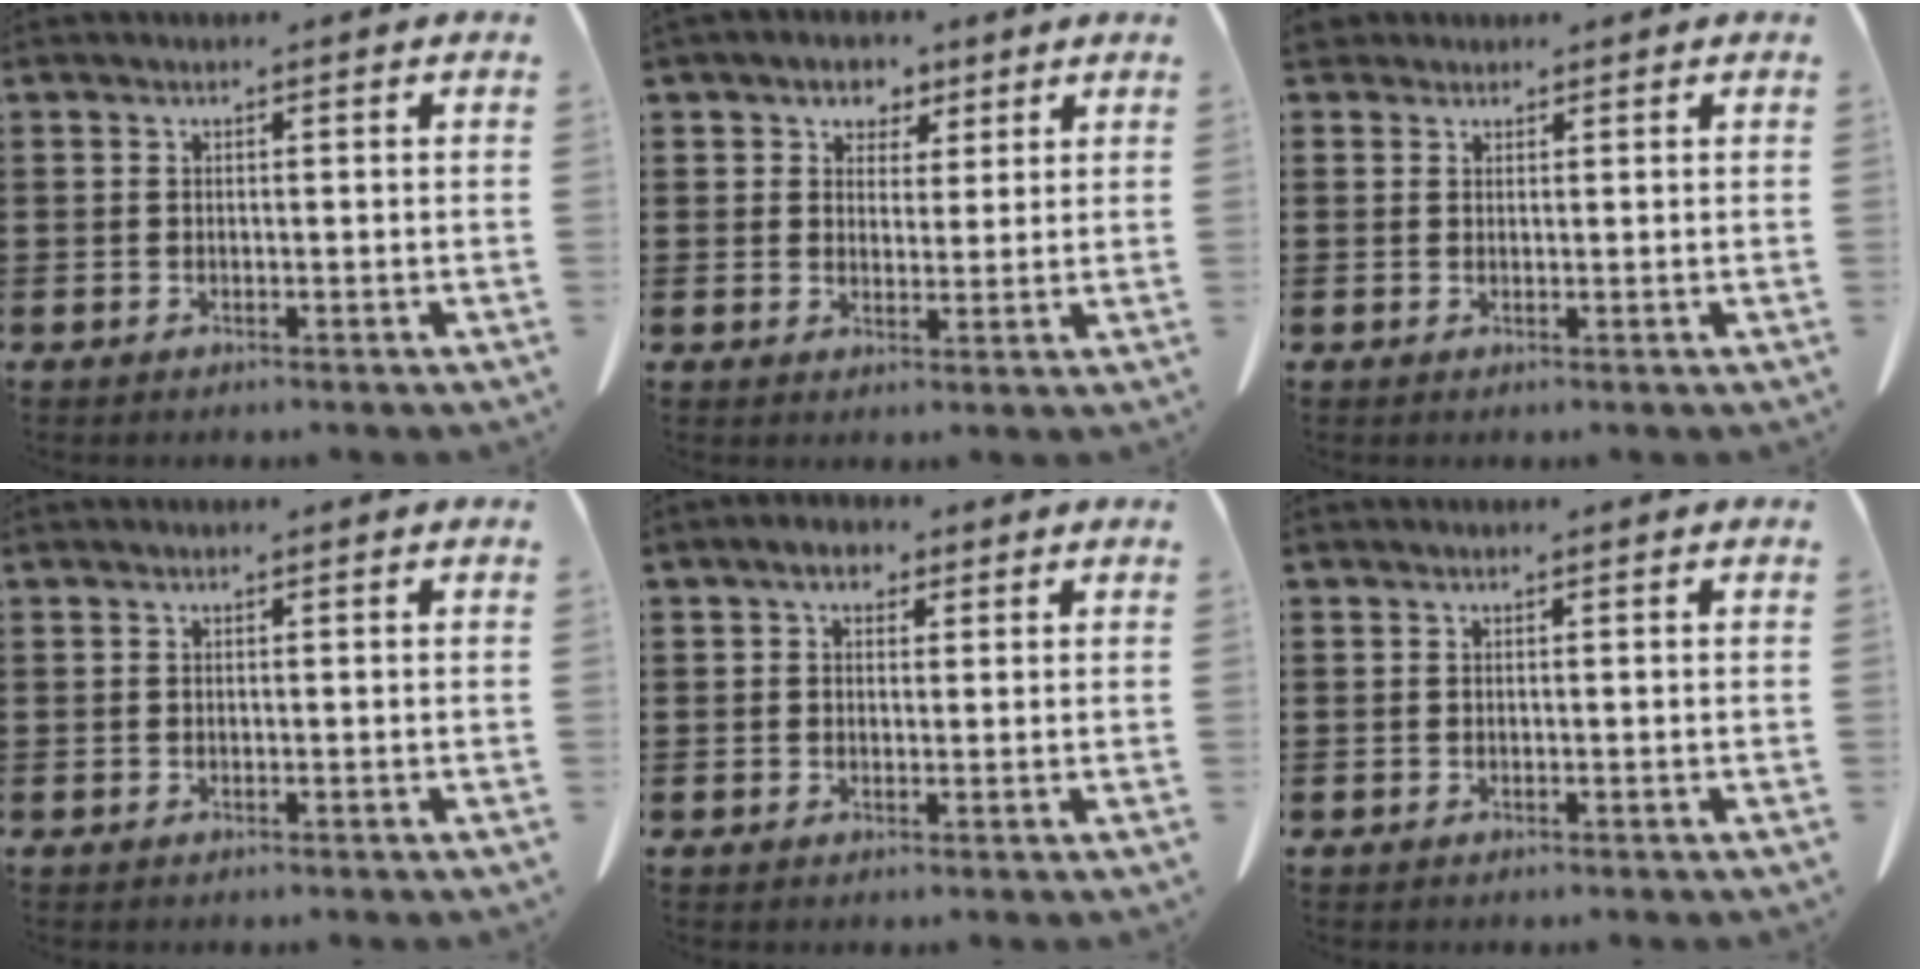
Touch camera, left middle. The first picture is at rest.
{"total": 3.8, "force": [2.6, 2.8, 0.1], "torque": [-0.024, 0.008, 0.044]}
{"total": 2.0, "force": [1.7, 1.1, 0.5], "torque": [-0.018, 0.005, 0.034]}
{"total": 0.0}
{"total": 3.1, "force": [2.0, 1.7, 1.7], "torque": [-0.034, 0.010, 0.032]}
{"total": 0.0}